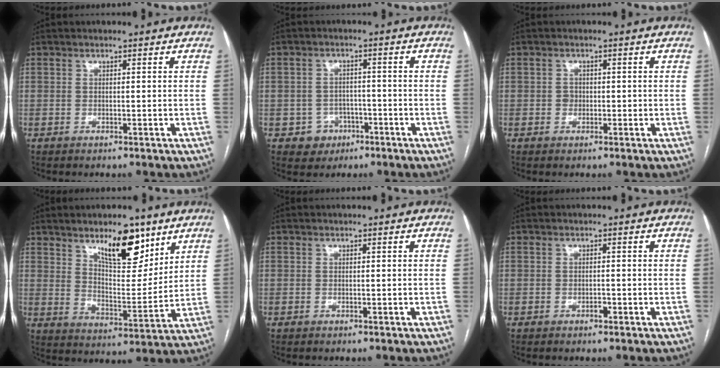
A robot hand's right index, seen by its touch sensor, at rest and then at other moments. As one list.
[{"total": 4.3, "force": [-2.0, 3.9, 0.3], "torque": [0.007, 0.015, -0.024]}, {"total": 1.4, "force": [-0.2, 1.2, 0.6], "torque": [-0.007, 0.004, -0.002]}, {"total": 11.4, "force": [7.4, 4.0, 7.7], "torque": [-0.120, -0.007, 0.128]}, {"total": 0.0}, {"total": 0.9, "force": [-0.5, 0.5, 0.6], "torque": [-0.009, 0.001, -0.006]}]